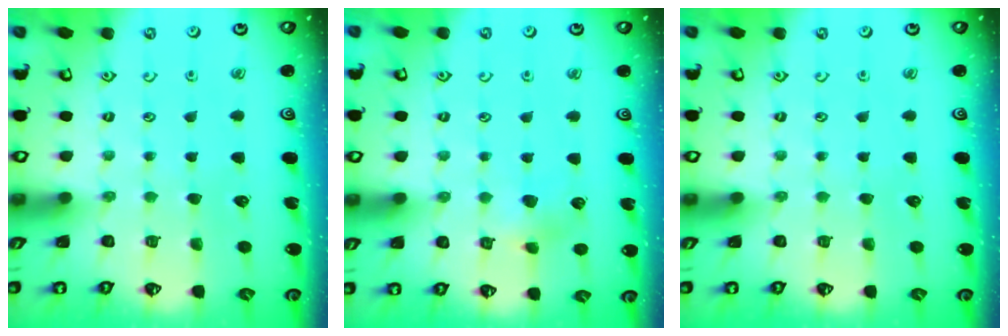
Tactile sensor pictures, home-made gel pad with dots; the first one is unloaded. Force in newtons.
{"total": 5.6, "press": 5.6, "slide": 0.4}
{"total": 0.0}